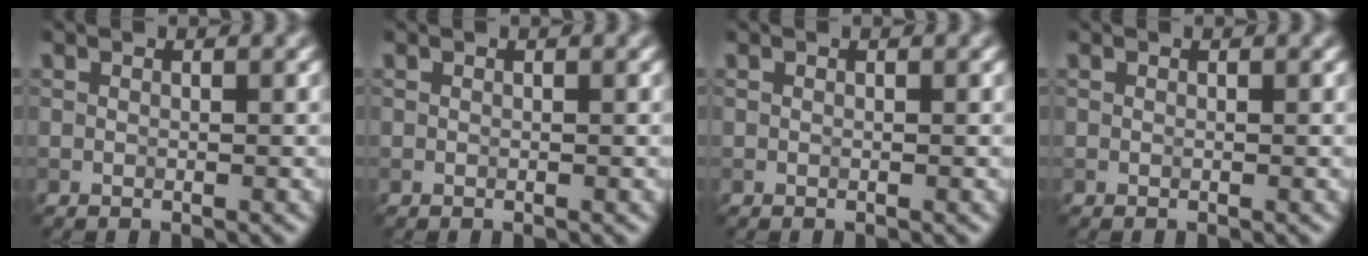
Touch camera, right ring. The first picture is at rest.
{"total": 0.0}
{"total": 0.0}
{"total": 0.0}